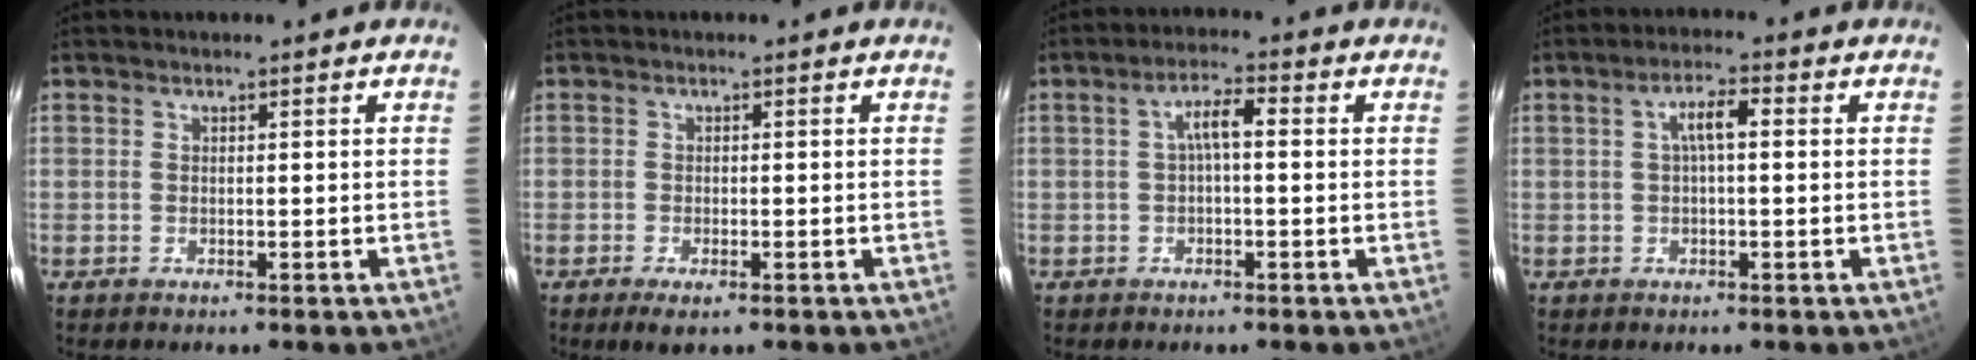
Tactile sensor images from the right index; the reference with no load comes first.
{"total": 6.1, "force": [-3.9, 2.2, 4.0], "torque": [-0.093, -0.021, -0.066]}
{"total": 3.8, "force": [-0.1, 1.1, 3.7], "torque": [-0.070, 0.014, 0.001]}
{"total": 3.9, "force": [0.4, 1.0, 3.7], "torque": [-0.071, 0.012, 0.009]}